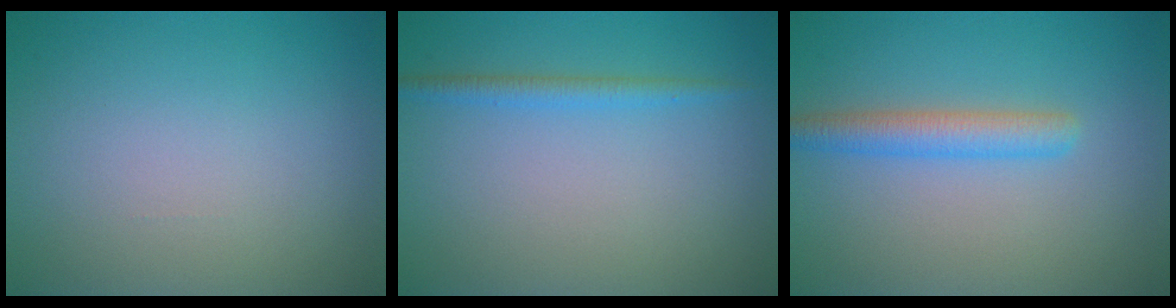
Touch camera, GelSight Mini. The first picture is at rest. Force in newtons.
{"total": 1.6, "press": 1.6, "slide": 0.0}
{"total": 3.0, "press": 3.0, "slide": 0.1}